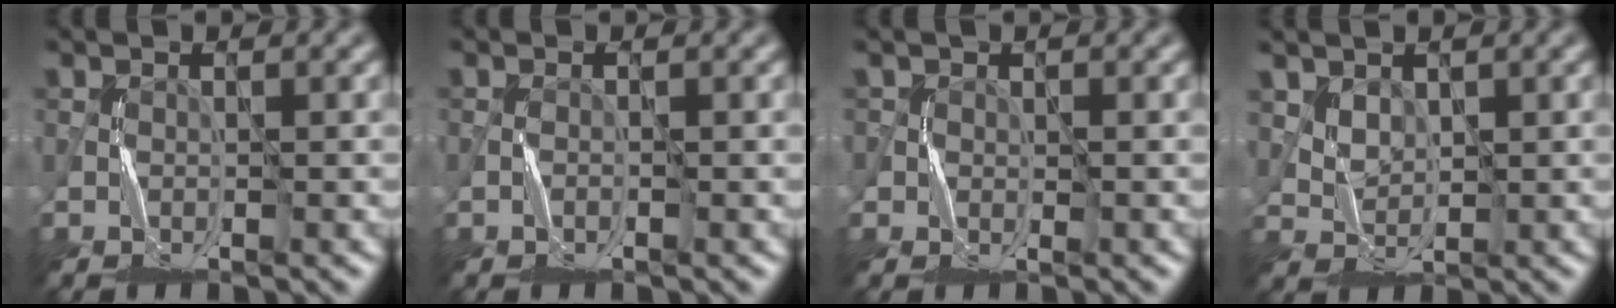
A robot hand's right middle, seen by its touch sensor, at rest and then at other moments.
{"total": 0.0}
{"total": 1.0, "force": [0.0, 0.9, 0.5], "torque": [-0.005, -0.003, -0.001]}
{"total": 2.2, "force": [1.7, 1.3, 0.6], "torque": [-0.016, -0.006, 0.037]}